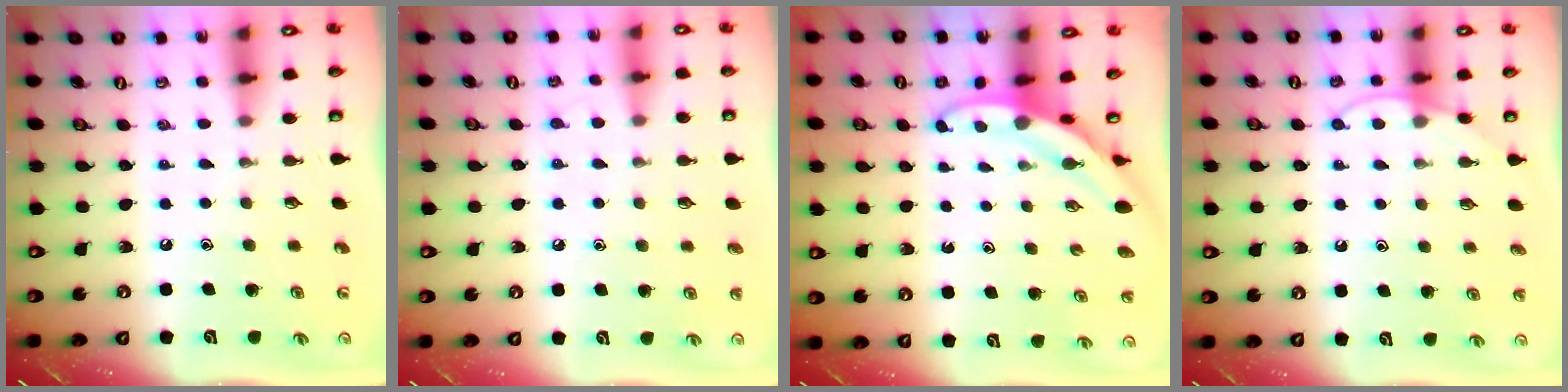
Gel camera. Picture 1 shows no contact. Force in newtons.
{"total": 4.3, "press": 4.3, "slide": 0.4}
{"total": 3.5, "press": 3.5, "slide": 0.0}
{"total": 6.2, "press": 6.1, "slide": 0.7}